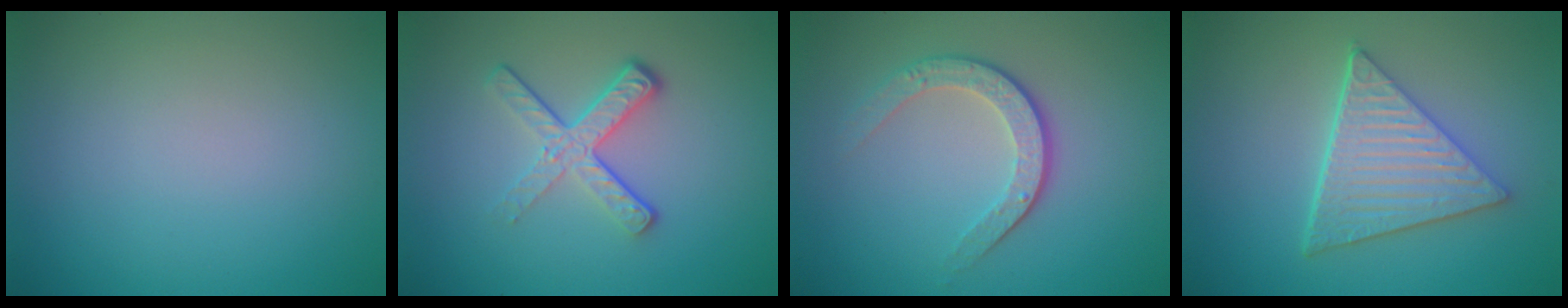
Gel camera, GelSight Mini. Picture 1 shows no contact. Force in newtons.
{"total": 4.2, "press": 2.7, "slide": 3.3}
{"total": 3.3, "press": 2.5, "slide": 2.1}
{"total": 5.9, "press": 4.4, "slide": 3.8}